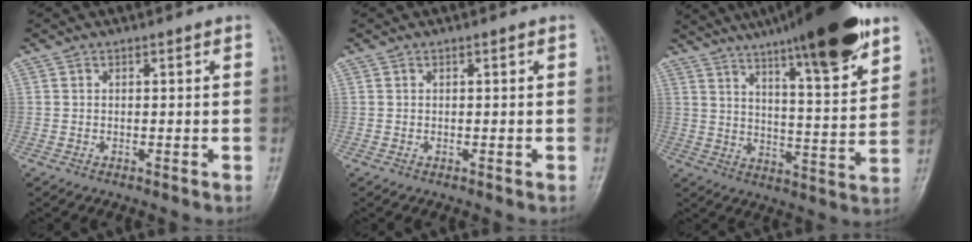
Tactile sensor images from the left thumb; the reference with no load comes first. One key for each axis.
{"total": 0.0}
{"total": 21.7, "fx": 14.9, "fy": 3.2, "fz": 15.5, "tx": -0.216, "ty": -0.057, "tz": 0.224}